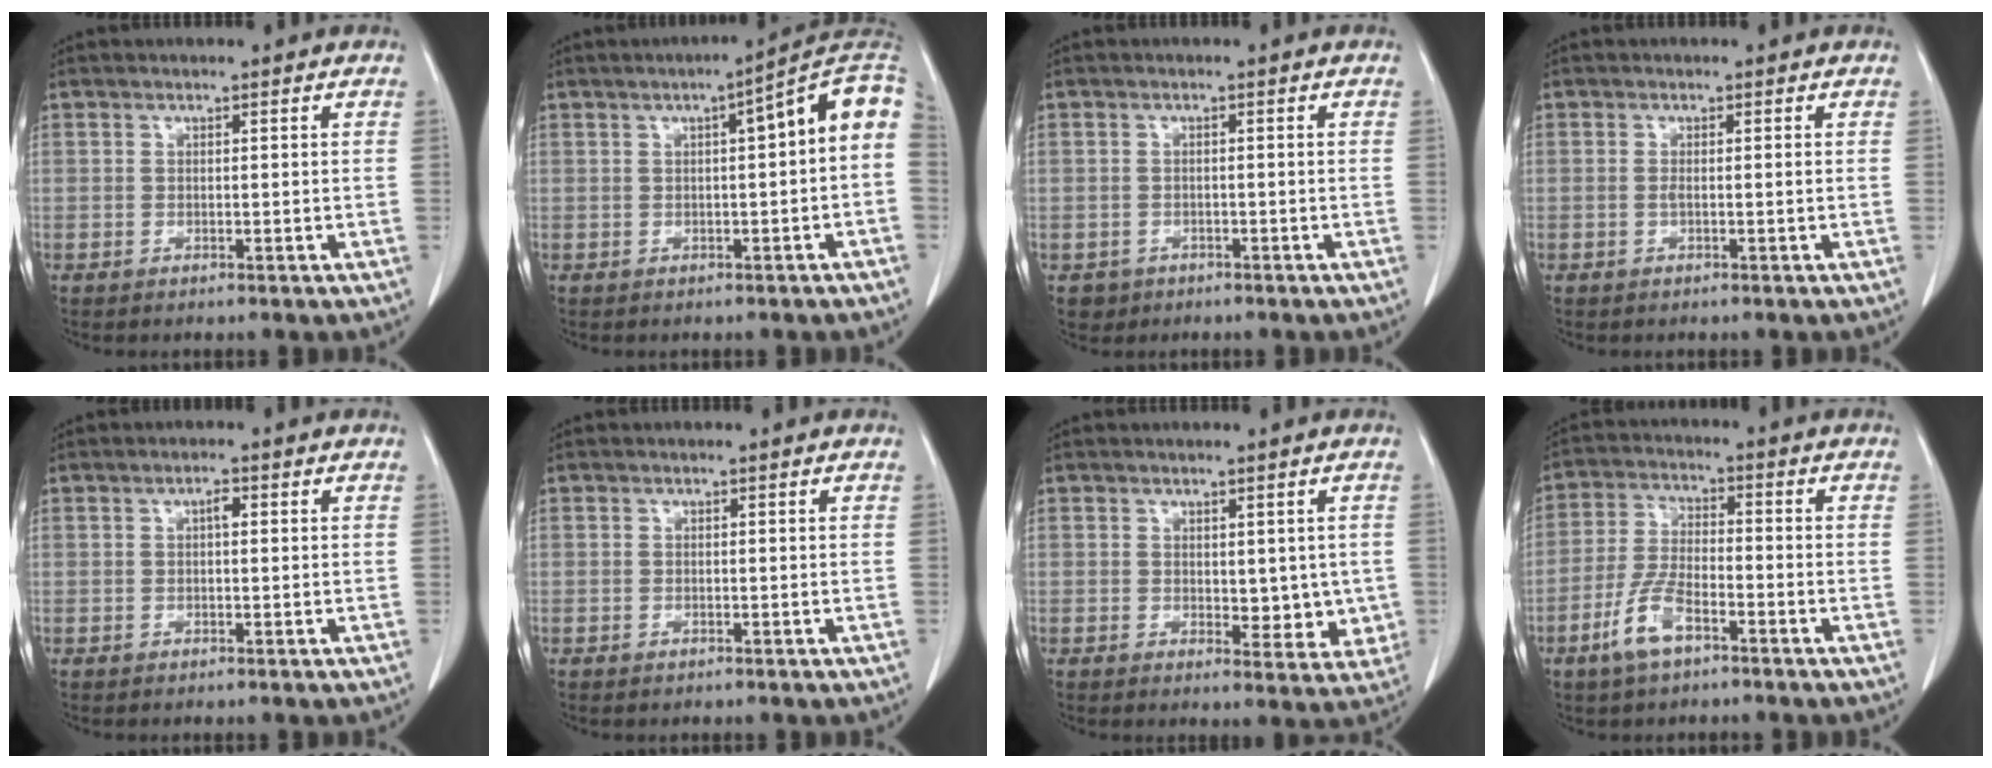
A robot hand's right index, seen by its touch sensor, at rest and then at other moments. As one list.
[{"total": 9.6, "force": [1.9, 0.9, 9.4], "torque": [-0.120, 0.035, 0.015]}, {"total": 2.0, "force": [-0.9, 1.8, 0.0], "torque": [0.000, 0.006, -0.013]}, {"total": 0.8, "force": [-0.1, 0.0, 0.8], "torque": [-0.017, -0.001, 0.000]}, {"total": 1.3, "force": [0.3, 0.5, 1.2], "torque": [-0.018, 0.004, 0.002]}, {"total": 0.0}, {"total": 5.3, "force": [0.2, 3.0, 4.3], "torque": [-0.034, -0.010, 0.010]}, {"total": 7.2, "force": [-4.2, 2.5, 5.4], "torque": [-0.119, -0.001, -0.083]}]